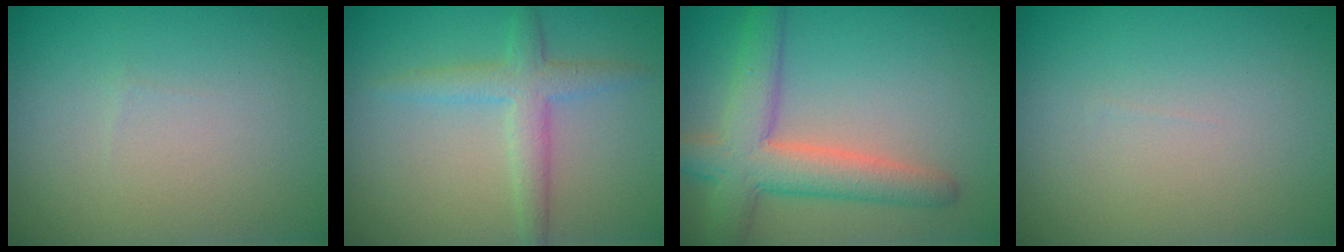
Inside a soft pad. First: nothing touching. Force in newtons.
{"total": 2.7, "press": 2.7, "slide": 0.1}
{"total": 6.0, "press": 6.0, "slide": 0.4}
{"total": 0.0}